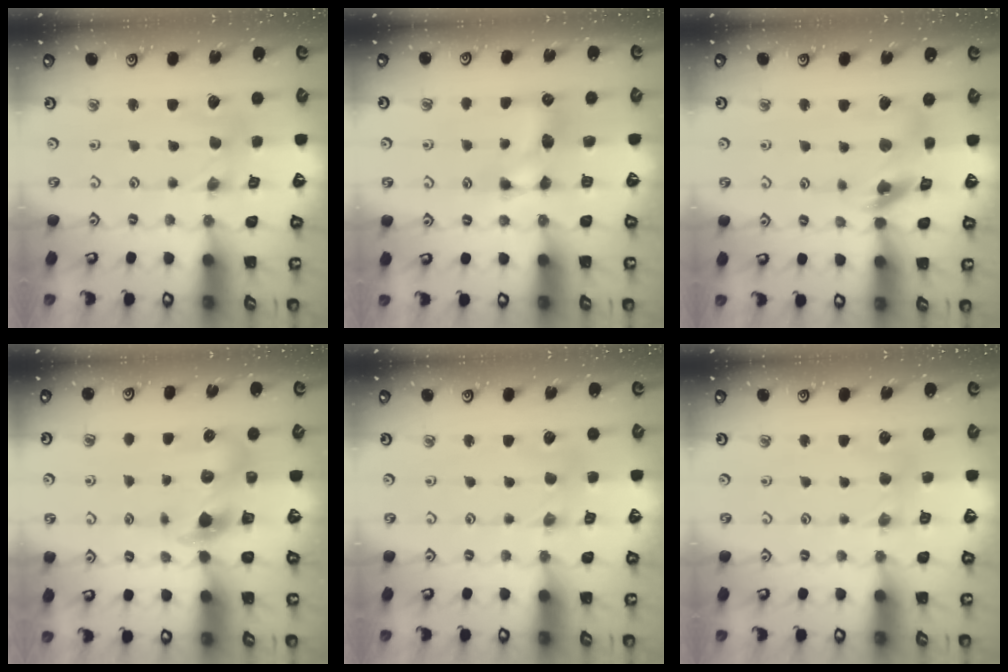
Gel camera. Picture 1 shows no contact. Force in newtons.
{"total": 8.9, "press": 8.9, "slide": 0.2}
{"total": 12.4, "press": 12.3, "slide": 1.4}
{"total": 6.1, "press": 6.1, "slide": 0.7}
{"total": 2.7, "press": 2.6, "slide": 0.5}
{"total": 3.8, "press": 3.8, "slide": 0.5}